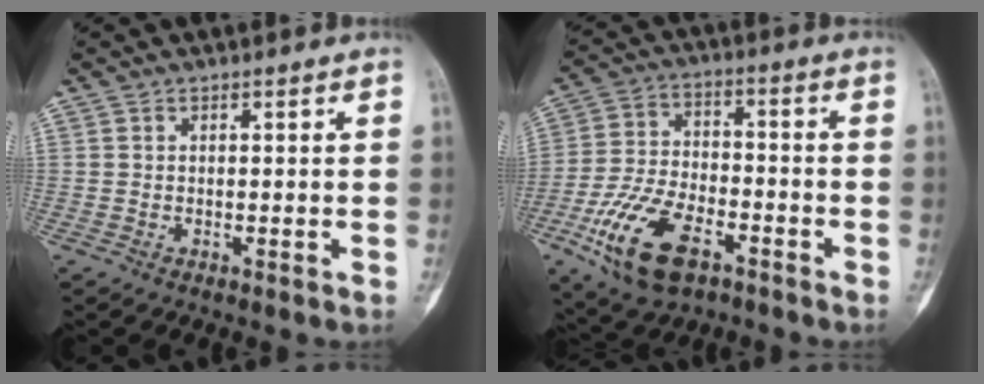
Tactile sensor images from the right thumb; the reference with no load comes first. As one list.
[{"total": 15.4, "force": [-7.5, 8.0, 10.8], "torque": [-0.208, 0.020, -0.134]}]